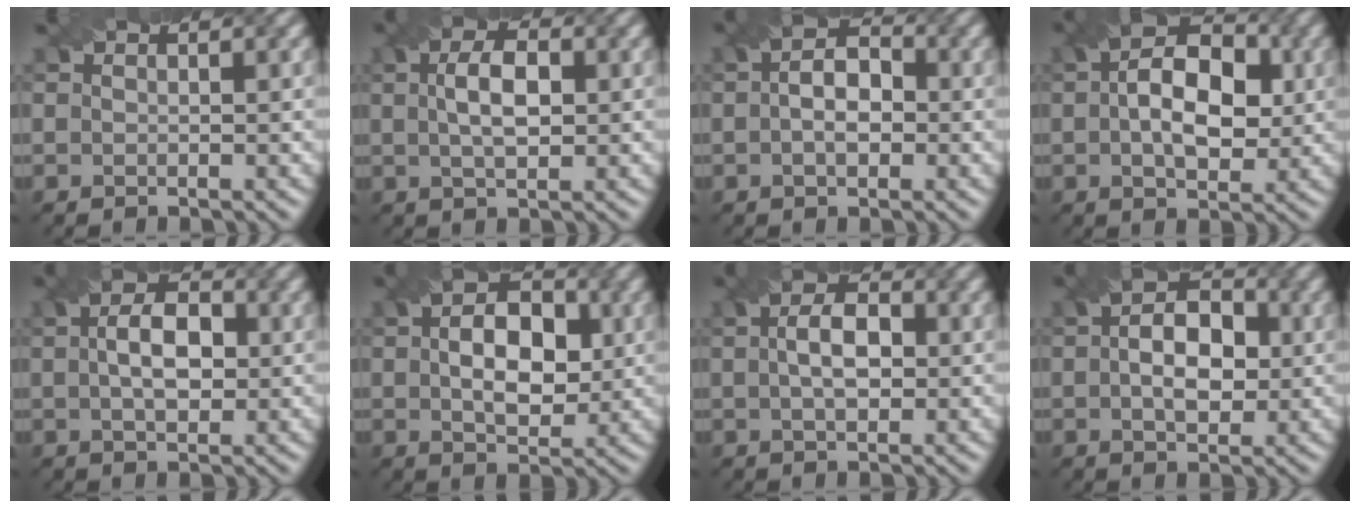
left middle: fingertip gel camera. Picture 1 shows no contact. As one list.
[{"total": 3.0, "force": [-0.1, 1.6, 2.6], "torque": [-0.045, 0.006, 0.011]}, {"total": 3.6, "force": [-0.7, 2.4, 2.5], "torque": [-0.024, 0.012, -0.007]}, {"total": 6.9, "force": [0.0, 4.4, 5.3], "torque": [-0.071, 0.014, 0.007]}, {"total": 3.9, "force": [-0.3, 2.4, 3.1], "torque": [-0.043, 0.009, 0.006]}, {"total": 5.6, "force": [0.0, 3.7, 4.2], "torque": [-0.056, 0.009, 0.011]}, {"total": 3.1, "force": [-0.4, 1.9, 2.4], "torque": [-0.034, 0.008, 0.003]}, {"total": 5.1, "force": [-0.4, 3.4, 3.8], "torque": [-0.048, 0.012, 0.003]}]